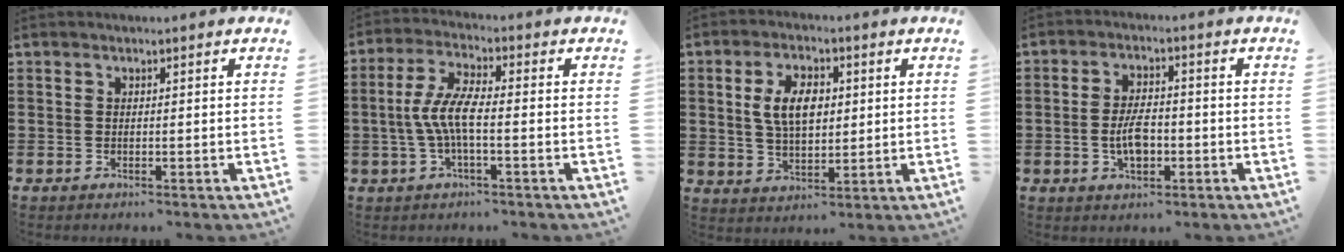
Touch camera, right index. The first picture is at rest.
{"total": 6.5, "force": [-1.2, 1.7, 6.1], "torque": [-0.143, -0.009, -0.033]}
{"total": 7.1, "force": [1.3, 3.9, 5.7], "torque": [-0.120, 0.009, 0.016]}
{"total": 5.3, "force": [-1.3, 2.4, 4.5], "torque": [-0.086, -0.003, -0.026]}